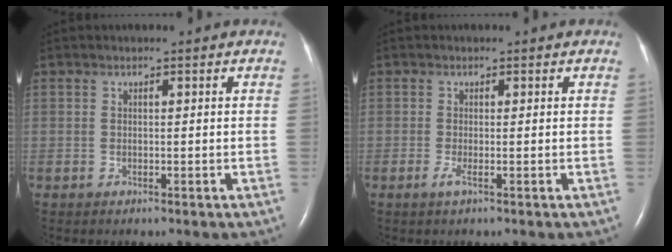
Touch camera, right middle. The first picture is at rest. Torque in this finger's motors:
{"motor_torque": [0.11, -0.02, 0.03, 0.02]}